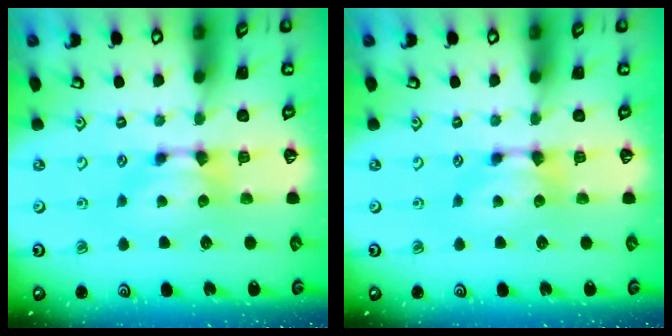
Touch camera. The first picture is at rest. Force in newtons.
{"total": 0.0}